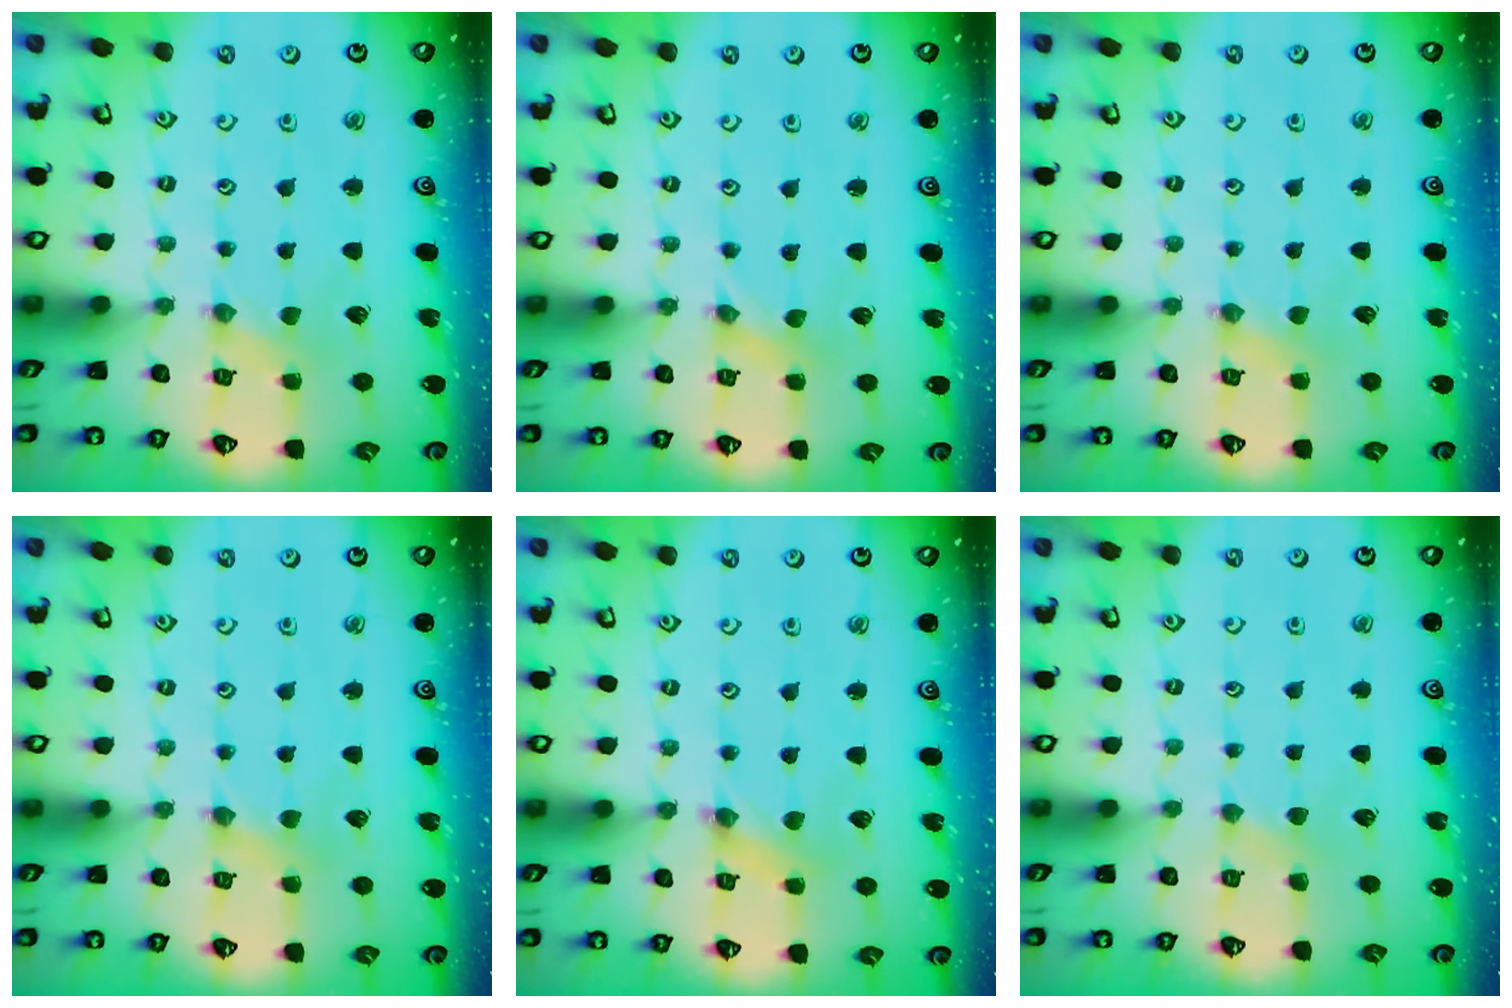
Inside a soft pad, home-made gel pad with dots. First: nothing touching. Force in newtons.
{"total": 0.0}
{"total": 1.8, "press": 1.8, "slide": 0.4}
{"total": 1.4, "press": 1.4, "slide": 0.3}
{"total": 0.9, "press": 0.9, "slide": 0.2}
{"total": 2.2, "press": 2.2, "slide": 0.3}